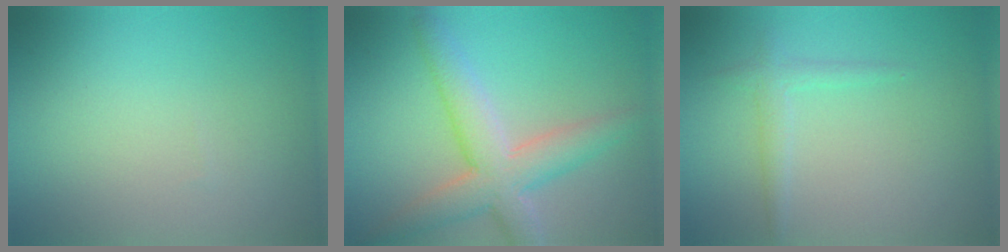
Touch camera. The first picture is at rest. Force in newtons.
{"total": 5.7, "press": 5.7, "slide": 0.2}
{"total": 1.3, "press": 1.3, "slide": 0.0}